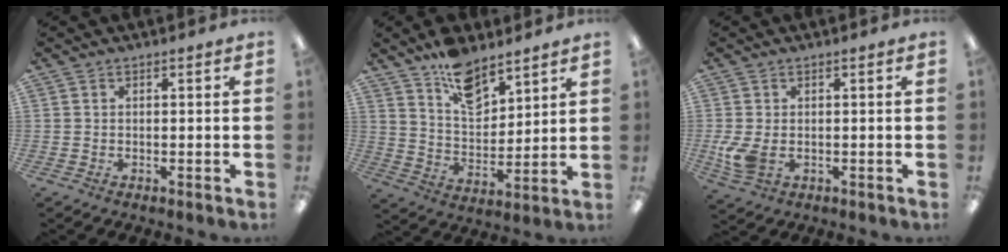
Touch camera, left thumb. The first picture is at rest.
{"total": 11.3, "force": [8.3, 5.6, 5.3], "torque": [-0.081, -0.051, 0.151]}
{"total": 5.5, "force": [-0.7, 3.6, 4.2], "torque": [-0.104, -0.010, -0.018]}